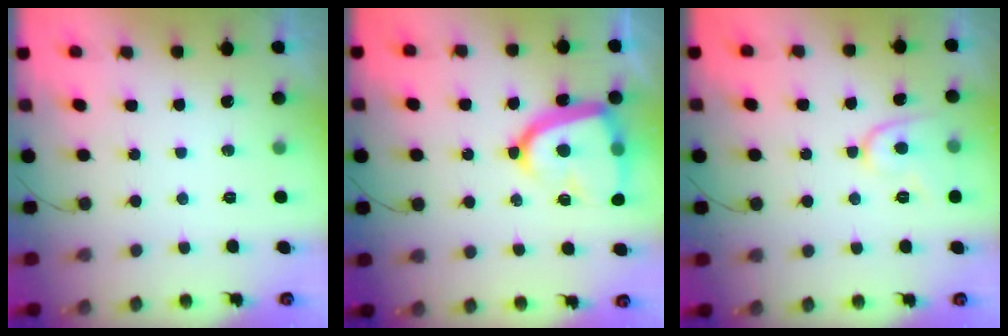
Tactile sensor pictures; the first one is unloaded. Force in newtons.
{"total": 18.0, "press": 17.9, "slide": 1.6}
{"total": 8.4, "press": 8.3, "slide": 1.0}